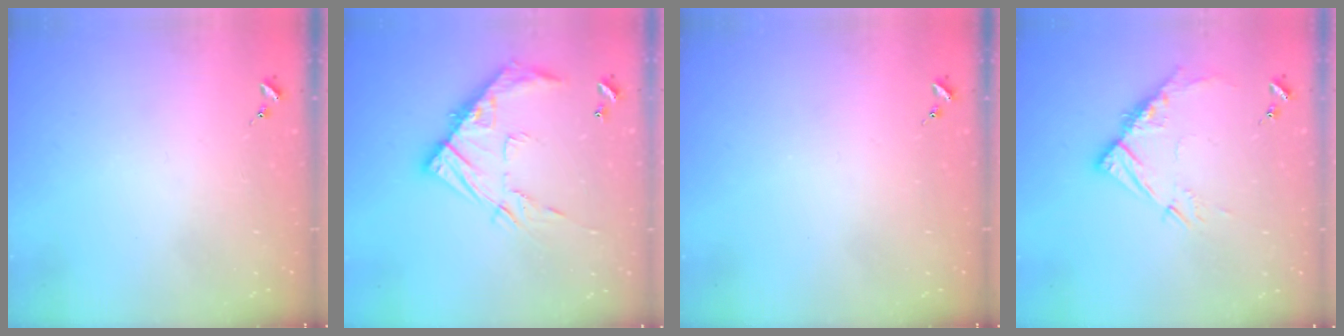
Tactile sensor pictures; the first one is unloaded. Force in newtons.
{"total": 15.0, "press": 15.0, "slide": 1.0}
{"total": 0.0}
{"total": 10.7, "press": 10.7, "slide": 0.9}